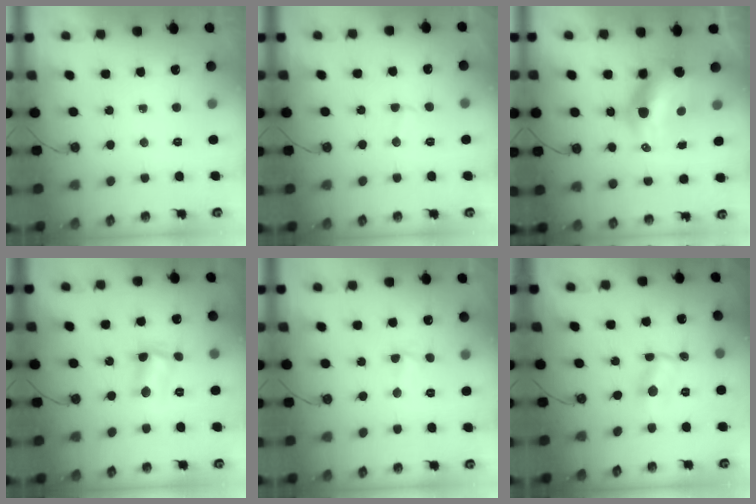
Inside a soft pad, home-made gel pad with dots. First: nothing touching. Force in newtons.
{"total": 2.6, "press": 2.6, "slide": 0.2}
{"total": 12.8, "press": 12.8, "slide": 1.4}
{"total": 4.4, "press": 4.3, "slide": 1.0}
{"total": 1.0, "press": 1.0, "slide": 0.4}
{"total": 1.1, "press": 1.0, "slide": 0.2}